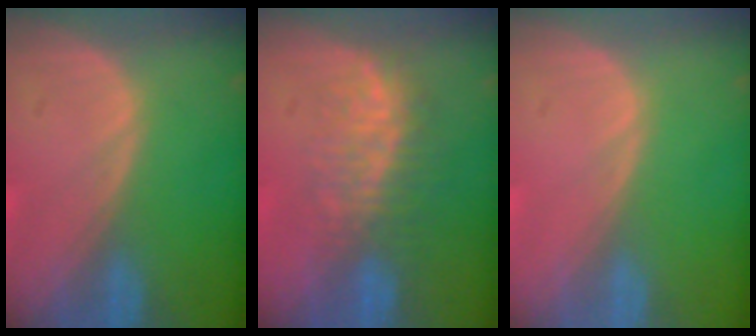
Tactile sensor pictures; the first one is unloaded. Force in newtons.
{"total": 7.6, "press": 7.1, "slide": 2.9}
{"total": 0.0}